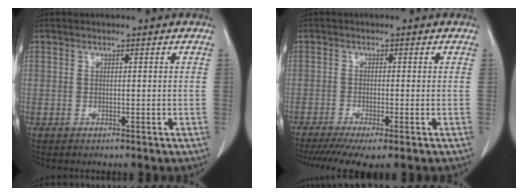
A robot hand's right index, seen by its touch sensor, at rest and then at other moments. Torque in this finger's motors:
{"motor_torque": [1.09, -1.05, 0.44, 0.12]}